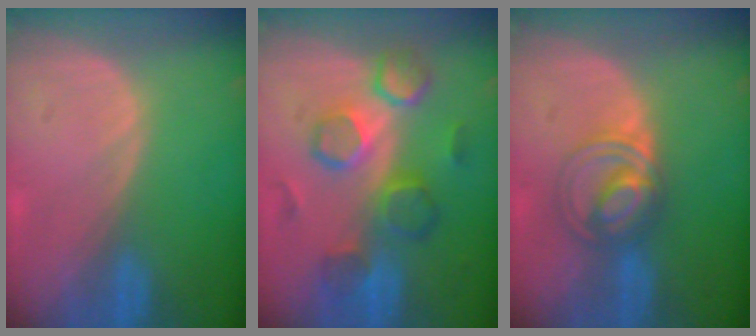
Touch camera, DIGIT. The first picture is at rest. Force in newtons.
{"total": 8.7, "press": 8.6, "slide": 1.5}
{"total": 5.8, "press": 5.7, "slide": 0.7}